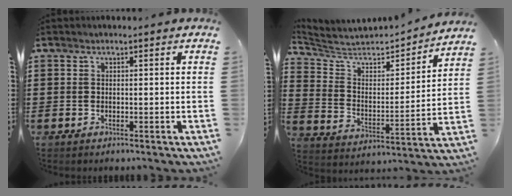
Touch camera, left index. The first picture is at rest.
{"total": 4.3, "force": [4.0, 1.3, 1.2], "torque": [-0.051, -0.036, 0.058]}